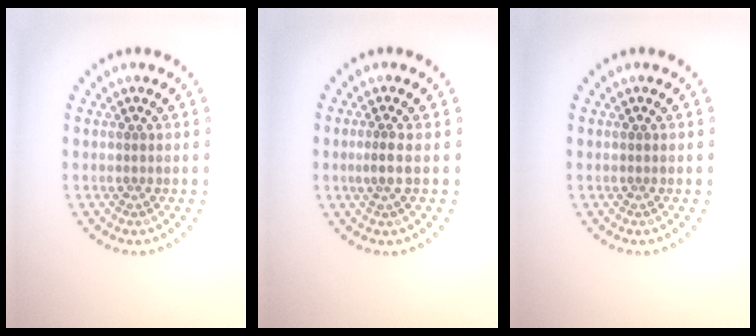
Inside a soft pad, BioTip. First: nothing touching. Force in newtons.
{"total": 1.6, "press": 1.2, "slide": 1.0}
{"total": 0.0}